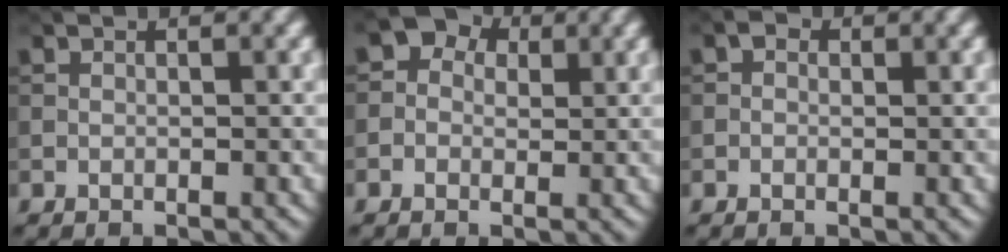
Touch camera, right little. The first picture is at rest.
{"total": 4.9, "force": [1.5, 4.0, 2.3], "torque": [-0.013, 0.015, -0.020]}
{"total": 0.9, "force": [0.2, 0.7, 0.4], "torque": [-0.005, -0.004, -0.005]}